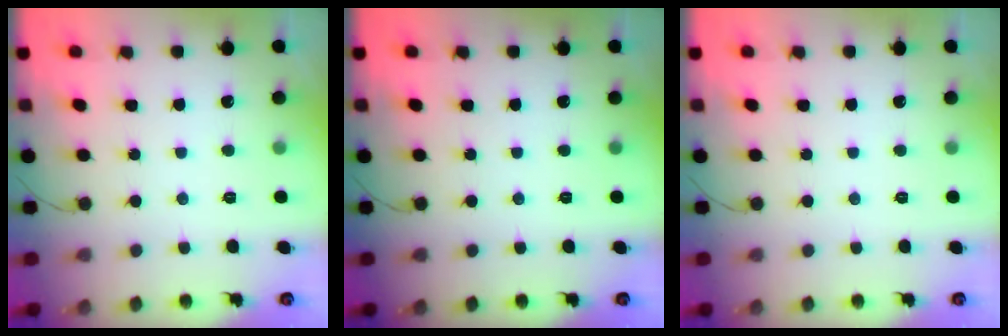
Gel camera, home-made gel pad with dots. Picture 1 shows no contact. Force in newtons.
{"total": 0.0}
{"total": 0.0}